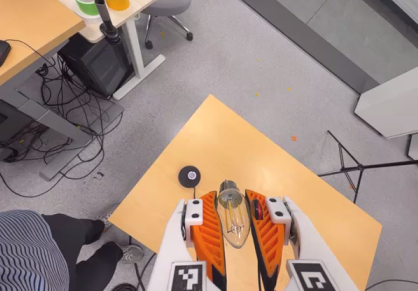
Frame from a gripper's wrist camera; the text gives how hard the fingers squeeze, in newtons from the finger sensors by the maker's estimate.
{"total": 22.9, "left": 24.8, "right": 21.1}